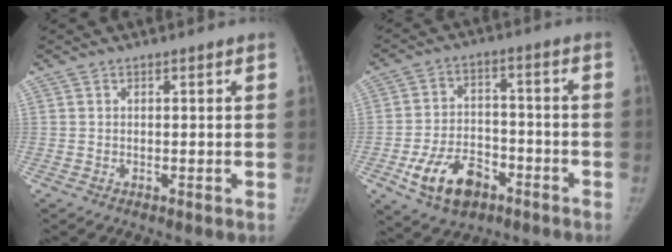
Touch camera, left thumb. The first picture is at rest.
{"total": 12.0, "force": [-6.1, 7.5, 7.1], "torque": [-0.108, 0.032, -0.098]}